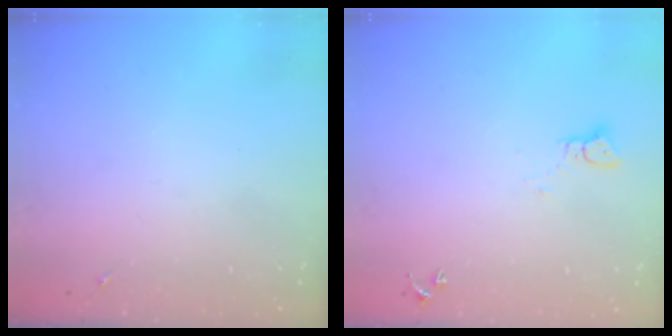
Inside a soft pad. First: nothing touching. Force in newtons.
{"total": 2.1, "press": 2.1, "slide": 0.2}